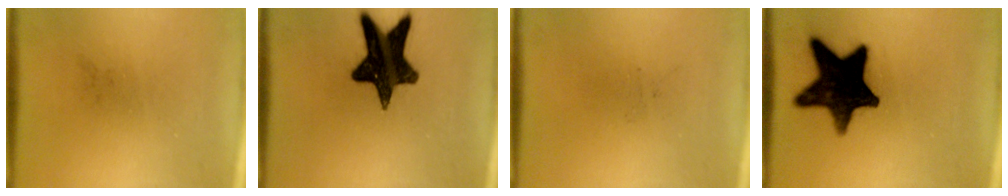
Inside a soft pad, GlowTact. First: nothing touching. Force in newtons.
{"total": 15.6}
{"total": 0.0}
{"total": 16.2}